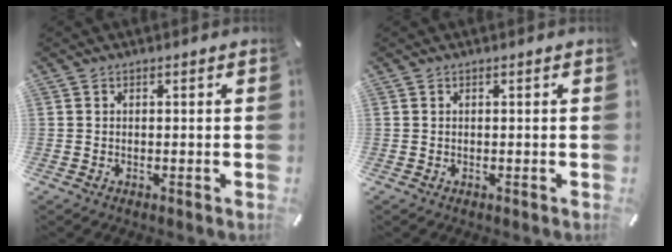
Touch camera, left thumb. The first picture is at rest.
{"total": 0.0}